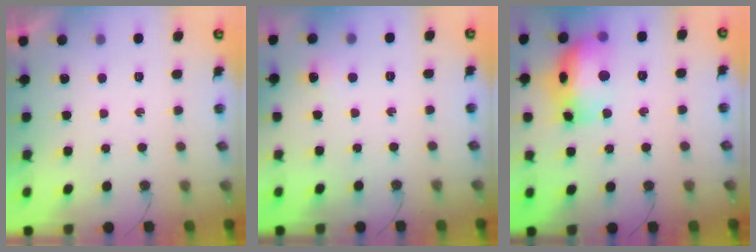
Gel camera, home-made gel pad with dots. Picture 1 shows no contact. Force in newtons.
{"total": 4.1, "press": 4.1, "slide": 0.6}
{"total": 17.0, "press": 17.0, "slide": 1.6}